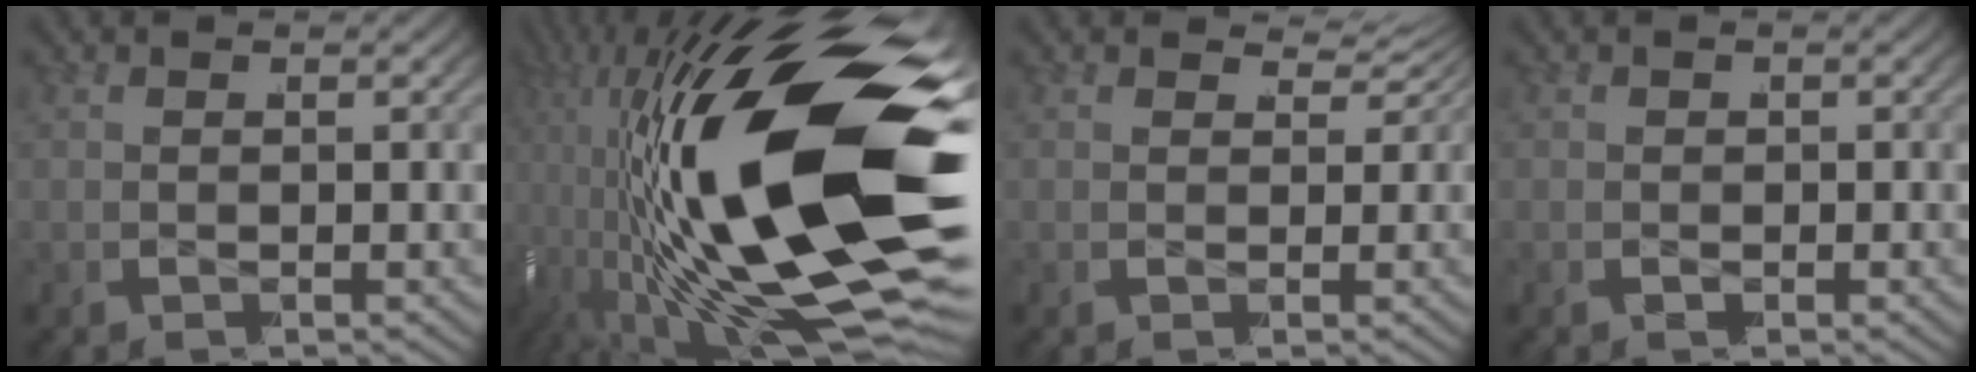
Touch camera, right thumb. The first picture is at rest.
{"total": 30.3, "force": [-2.5, 14.9, 26.3], "torque": [-0.491, -0.042, 0.002]}
{"total": 2.2, "force": [1.3, 1.1, 1.4], "torque": [-0.019, 0.004, 0.019]}
{"total": 1.0, "force": [-0.3, 0.9, 0.3], "torque": [-0.013, -0.008, -0.002]}